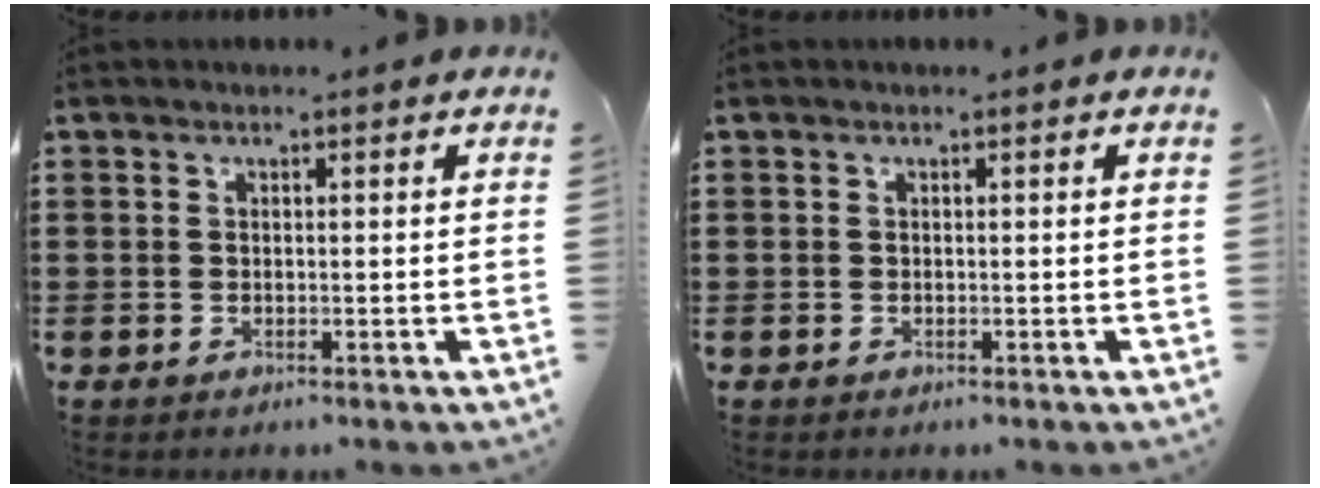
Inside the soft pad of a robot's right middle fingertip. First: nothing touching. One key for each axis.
{"total": 0.0}